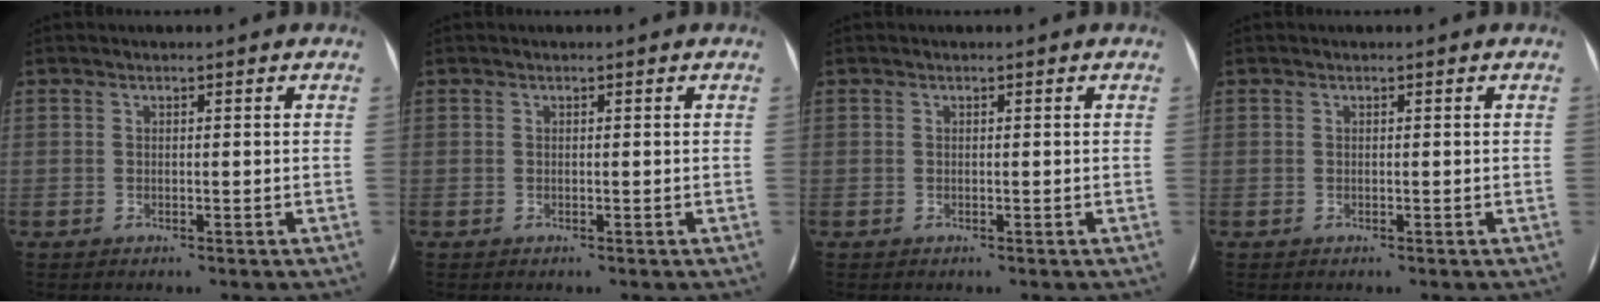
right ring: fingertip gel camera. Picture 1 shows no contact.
{"total": 0.0}
{"total": 0.0}
{"total": 0.0}